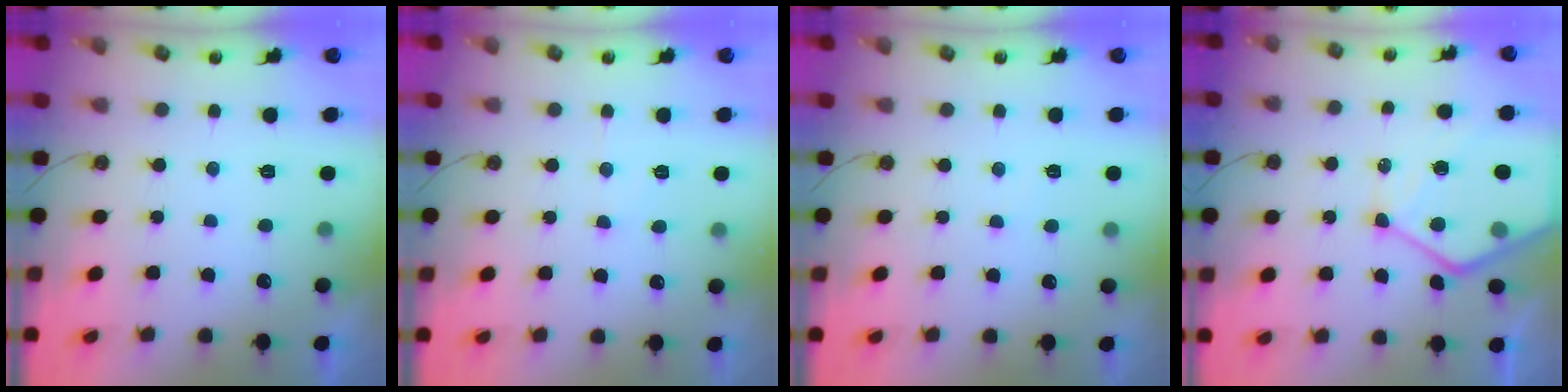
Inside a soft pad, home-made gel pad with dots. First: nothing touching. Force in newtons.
{"total": 5.1, "press": 5.0, "slide": 0.8}
{"total": 2.2, "press": 2.2, "slide": 0.4}
{"total": 14.0, "press": 13.9, "slide": 1.1}